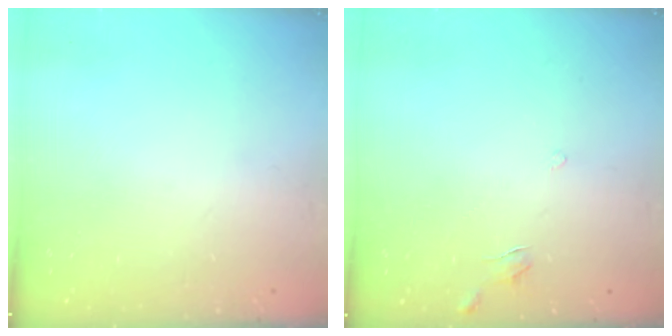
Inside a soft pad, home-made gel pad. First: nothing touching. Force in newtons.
{"total": 4.1, "press": 4.1, "slide": 0.3}